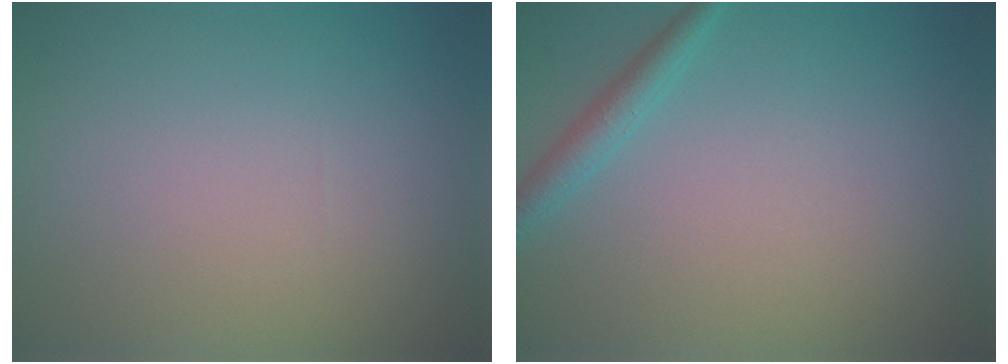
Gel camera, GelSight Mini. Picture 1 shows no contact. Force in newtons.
{"total": 1.8, "press": 1.8, "slide": 0.1}